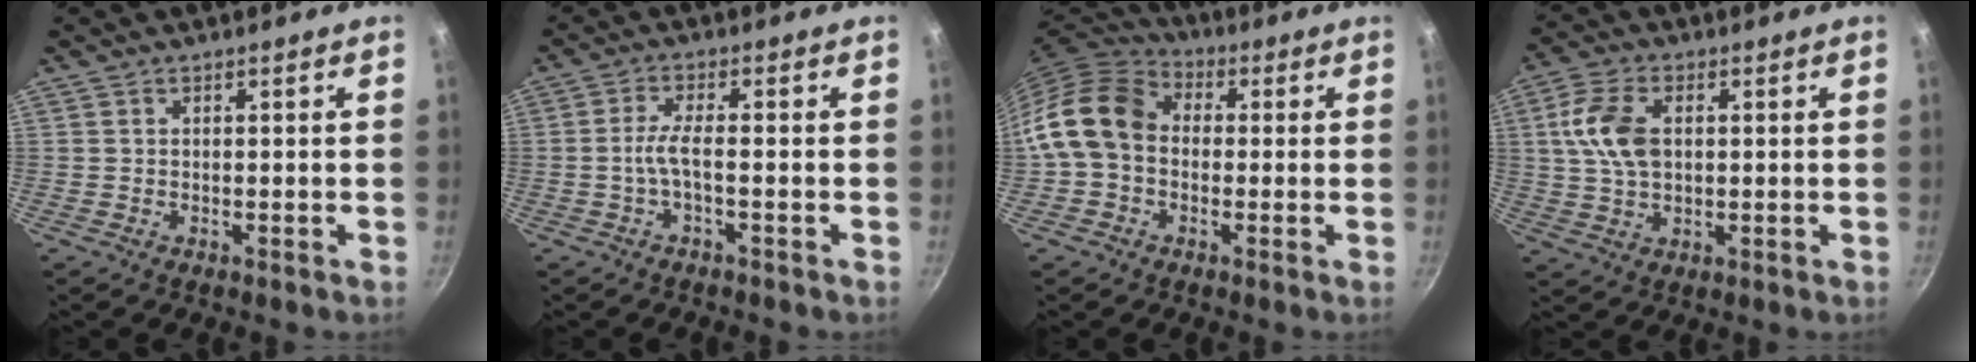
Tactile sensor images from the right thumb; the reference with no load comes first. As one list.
[{"total": 3.6, "force": [-1.3, 0.6, 3.4], "torque": [-0.079, 0.014, -0.031]}, {"total": 13.1, "force": [-0.3, 10.3, 8.2], "torque": [-0.129, 0.031, -0.026]}, {"total": 9.6, "force": [1.7, 6.0, 7.3], "torque": [-0.134, 0.009, 0.028]}]